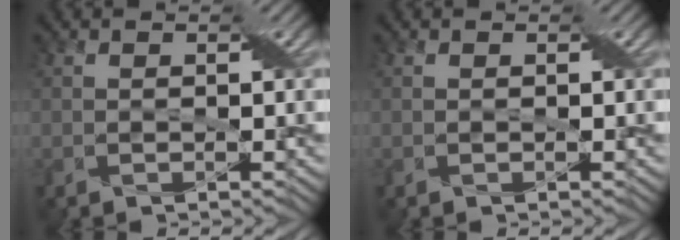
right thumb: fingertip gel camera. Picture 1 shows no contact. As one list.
[{"total": 0.0}]